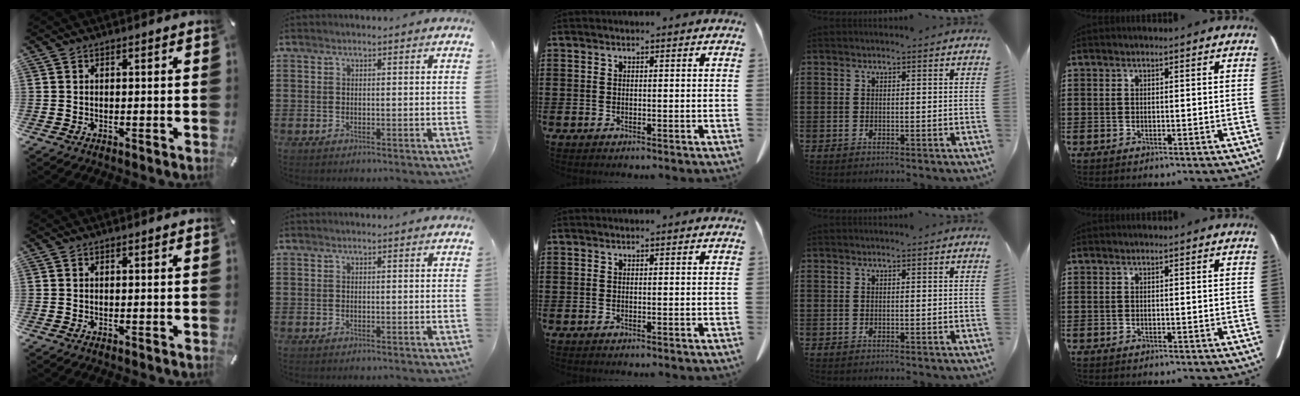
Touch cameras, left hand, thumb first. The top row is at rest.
{}